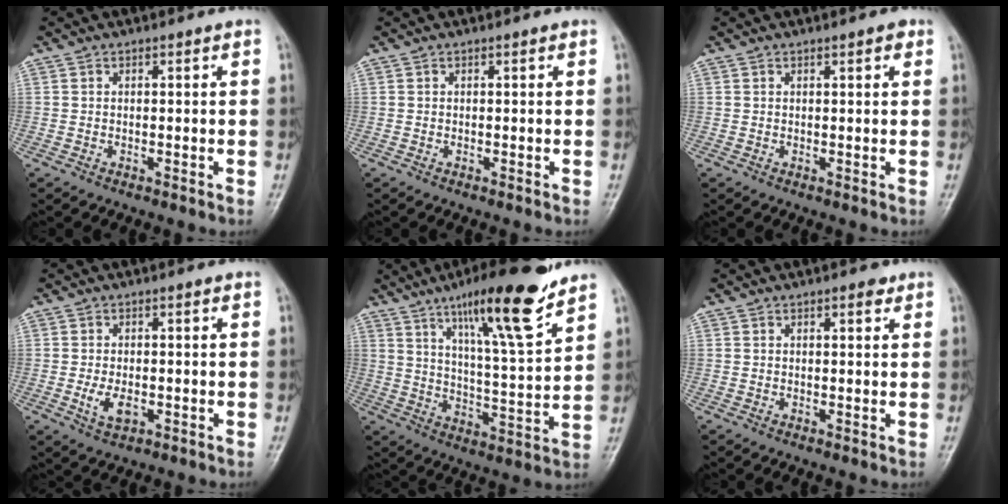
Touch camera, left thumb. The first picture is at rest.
{"total": 0.0}
{"total": 1.3, "force": [0.8, 0.4, 1.0], "torque": [-0.011, 0.000, 0.008]}
{"total": 4.0, "force": [-0.8, 2.2, 3.2], "torque": [-0.057, -0.005, -0.012]}
{"total": 17.6, "force": [11.5, 2.6, 13.0], "torque": [-0.191, -0.062, 0.189]}
{"total": 1.7, "force": [1.0, 0.7, 1.2], "torque": [-0.011, -0.003, 0.012]}